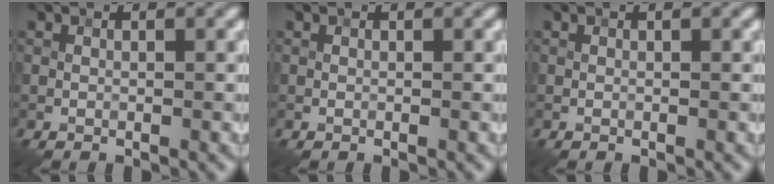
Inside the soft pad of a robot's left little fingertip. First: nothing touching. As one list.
[{"total": 0.0}, {"total": 0.0}]